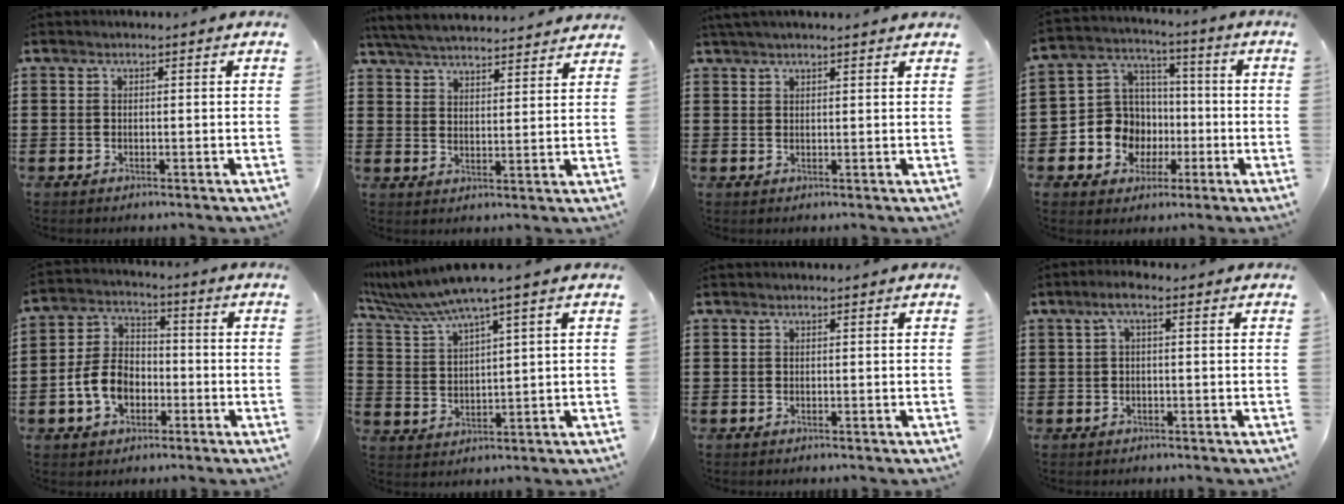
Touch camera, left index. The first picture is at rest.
{"total": 5.4, "force": [5.3, 0.1, 0.9], "torque": [-0.039, -0.025, 0.094]}
{"total": 1.8, "force": [1.7, 0.0, 0.6], "torque": [-0.016, 0.003, 0.032]}
{"total": 9.3, "force": [-2.1, 8.8, 2.1], "torque": [-0.091, 0.010, -0.035]}
{"total": 7.5, "force": [-2.8, 5.4, 4.4], "torque": [-0.115, 0.011, -0.060]}
{"total": 6.1, "force": [4.6, -0.2, 4.0], "torque": [-0.093, -0.021, 0.079]}
{"total": 0.0}
{"total": 2.0, "force": [-0.4, 0.3, 1.9], "torque": [-0.035, 0.005, -0.010]}